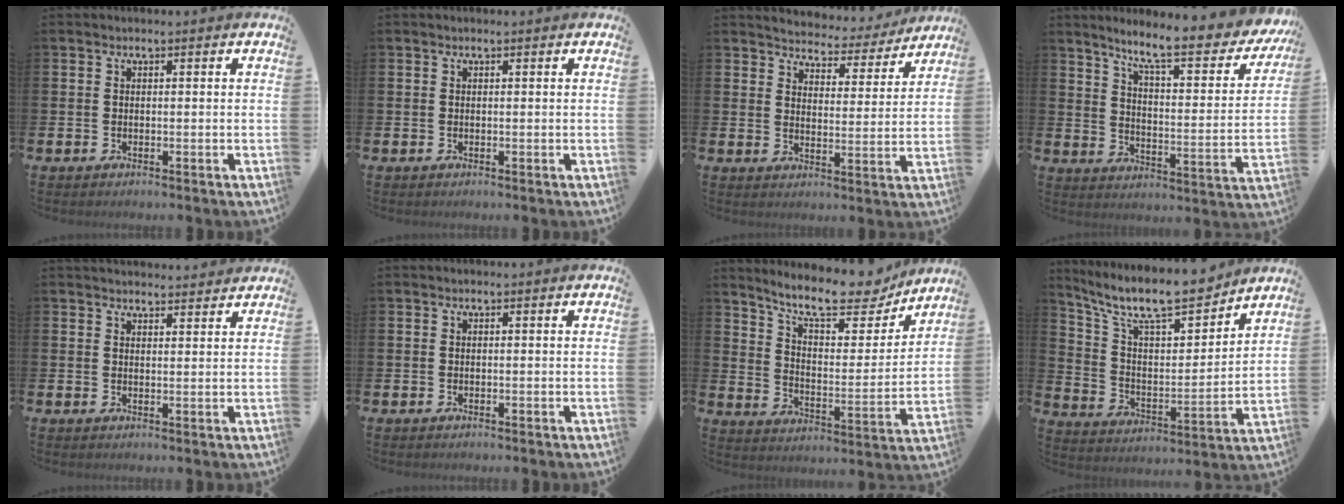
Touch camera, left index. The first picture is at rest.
{"total": 0.0}
{"total": 4.5, "force": [4.4, 1.1, 0.1], "torque": [-0.014, -0.044, 0.070]}
{"total": 8.7, "force": [7.2, 1.2, 4.7], "torque": [-0.107, -0.055, 0.112]}
{"total": 2.8, "force": [2.8, 0.3, 0.0], "torque": [0.004, -0.018, 0.048]}
{"total": 0.0}
{"total": 11.2, "force": [10.1, 2.3, 4.3], "torque": [-0.104, -0.068, 0.173]}
{"total": 11.6, "force": [10.1, 3.0, 4.8], "torque": [-0.125, -0.068, 0.176]}